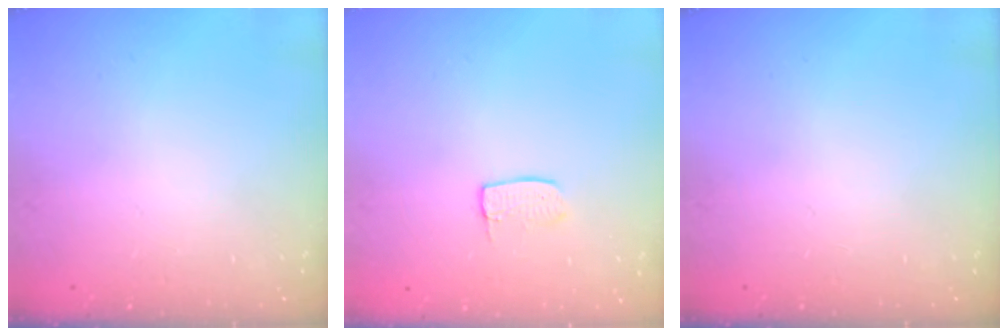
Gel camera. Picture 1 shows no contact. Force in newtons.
{"total": 4.8, "press": 4.8, "slide": 0.3}
{"total": 0.0}